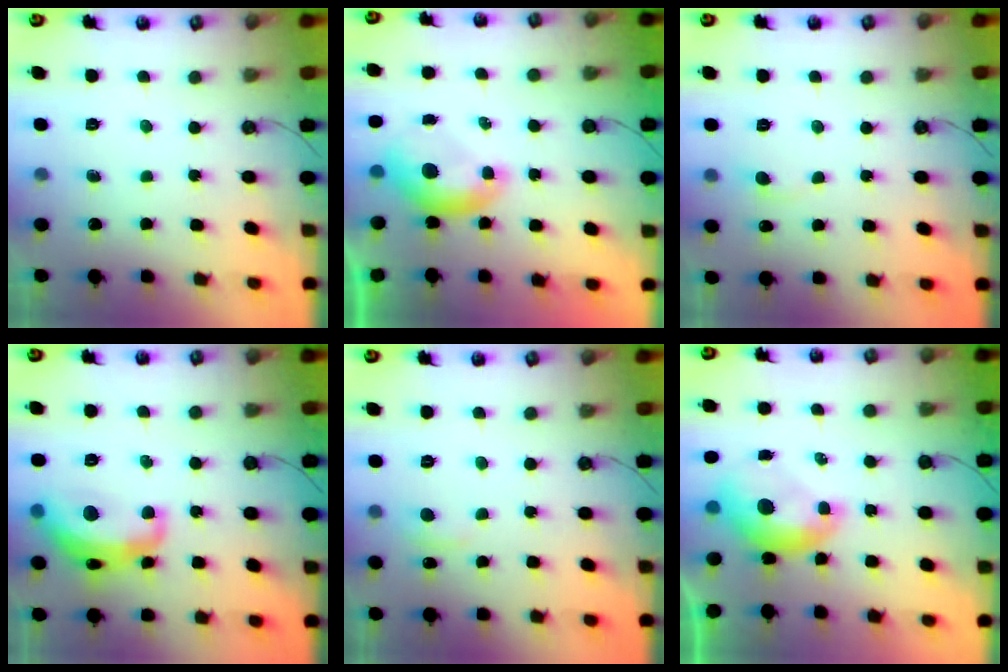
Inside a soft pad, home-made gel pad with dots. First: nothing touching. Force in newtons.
{"total": 0.0}
{"total": 0.7, "press": 0.3, "slide": 0.6}
{"total": 8.1, "press": 8.1, "slide": 0.8}
{"total": 3.1, "press": 3.0, "slide": 0.3}
{"total": 1.6, "press": 1.6, "slide": 0.4}